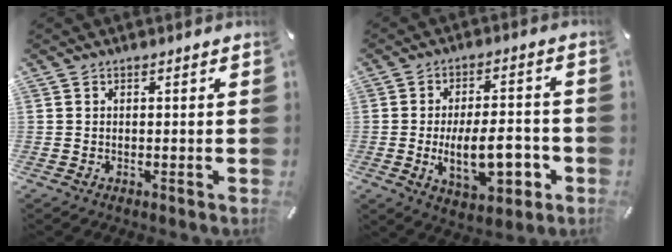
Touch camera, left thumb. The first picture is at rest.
{"total": 14.4, "force": [-3.1, 6.8, 12.3], "torque": [-0.191, -0.004, -0.050]}